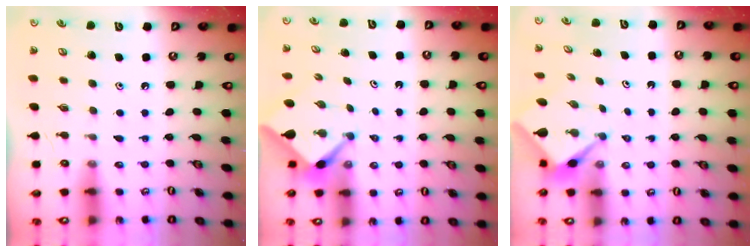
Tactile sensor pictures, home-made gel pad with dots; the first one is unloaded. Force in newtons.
{"total": 2.6, "press": 2.6, "slide": 0.3}
{"total": 2.6, "press": 2.6, "slide": 0.1}